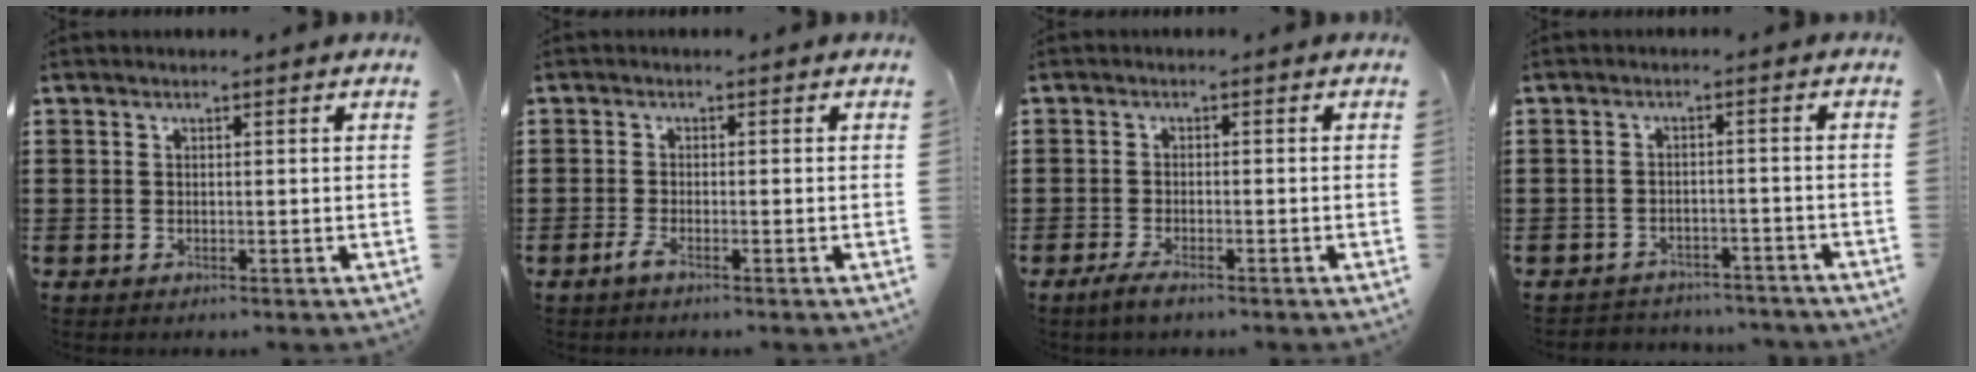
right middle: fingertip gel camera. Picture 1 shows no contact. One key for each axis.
{"total": 1.6, "fx": -1.0, "fy": 0.2, "fz": 1.3, "tx": -0.031, "ty": -0.006, "tz": -0.019}
{"total": 2.0, "fx": -1.5, "fy": 0.3, "fz": 1.4, "tx": -0.033, "ty": -0.001, "tz": -0.029}
{"total": 2.7, "fx": -2.6, "fy": 0.4, "fz": -0.3, "tx": -0.004, "ty": -0.001, "tz": -0.058}